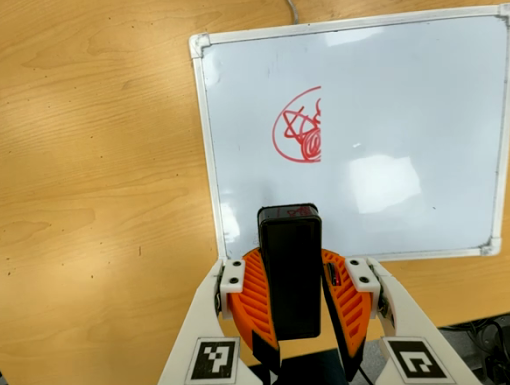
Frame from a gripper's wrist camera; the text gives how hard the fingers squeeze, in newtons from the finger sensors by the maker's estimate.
{"total": 10.8, "left": 10.1, "right": 11.4}